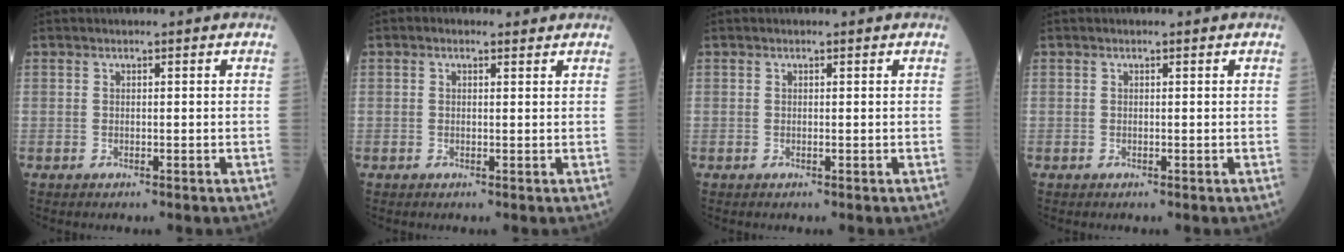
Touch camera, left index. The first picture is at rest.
{"total": 1.2, "force": [0.7, 0.7, 0.5], "torque": [-0.015, 0.009, 0.009]}
{"total": 0.0}
{"total": 0.0}